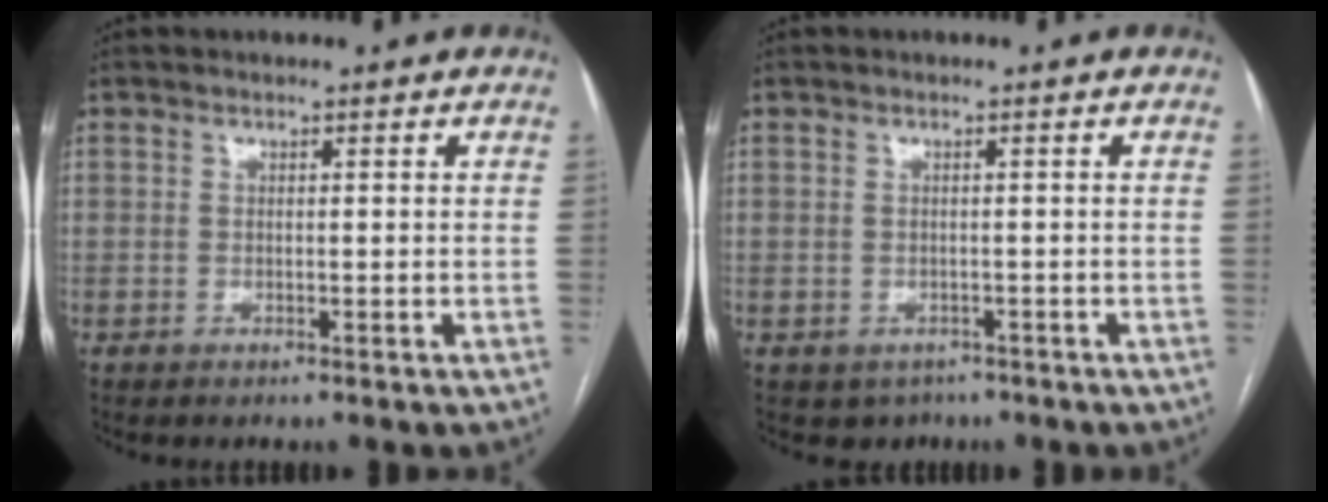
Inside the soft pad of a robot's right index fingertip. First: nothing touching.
{"total": 2.8, "force": [-1.8, 2.0, 0.6], "torque": [-0.004, 0.004, -0.021]}